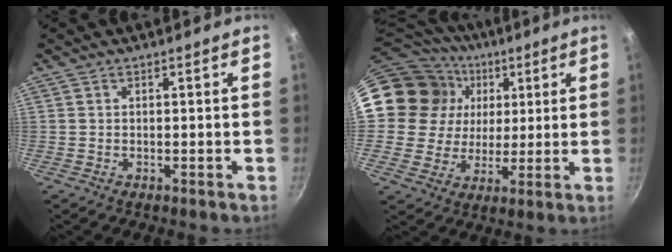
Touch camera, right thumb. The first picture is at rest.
{"total": 17.8, "force": [4.8, 15.9, 6.2], "torque": [-0.099, 0.006, 0.083]}